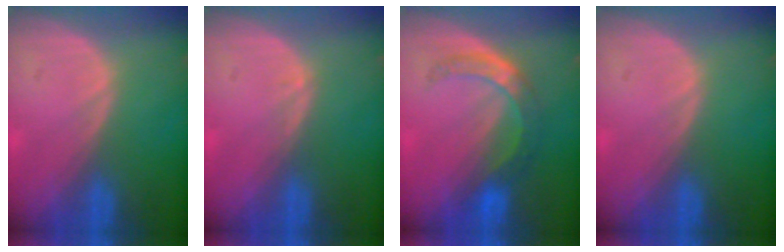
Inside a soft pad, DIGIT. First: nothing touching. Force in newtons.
{"total": 0.8, "press": 0.7, "slide": 0.1}
{"total": 5.6, "press": 5.4, "slide": 1.2}
{"total": 0.0}